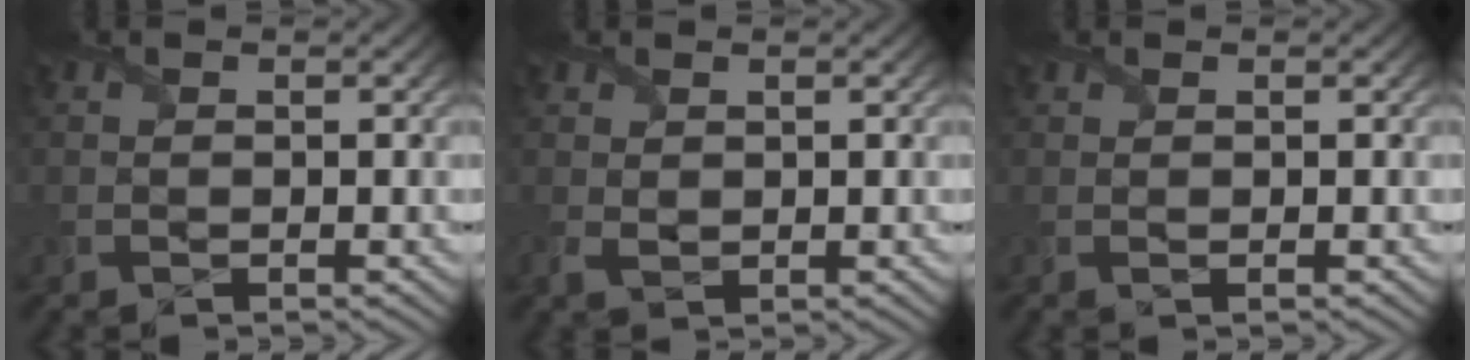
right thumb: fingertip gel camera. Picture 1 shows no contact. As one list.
[{"total": 1.6, "force": [0.7, 1.2, 0.8], "torque": [-0.026, 0.003, 0.012]}, {"total": 0.6, "force": [0.5, 0.1, 0.4], "torque": [-0.009, 0.004, 0.007]}]